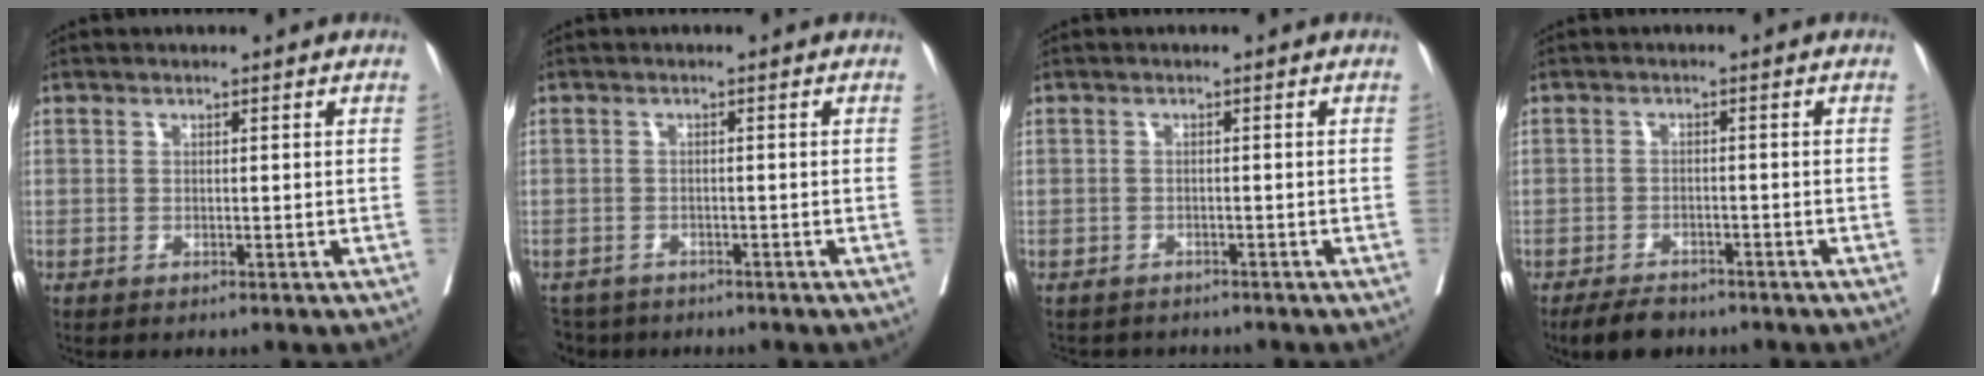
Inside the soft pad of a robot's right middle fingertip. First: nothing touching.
{"total": 4.0, "force": [-3.6, 1.9, -0.1], "torque": [0.007, -0.005, -0.061]}
{"total": 3.8, "force": [-3.4, 1.6, 0.3], "torque": [-0.006, -0.001, -0.048]}
{"total": 4.5, "force": [-3.7, 1.8, 1.7], "torque": [-0.030, -0.003, -0.062]}